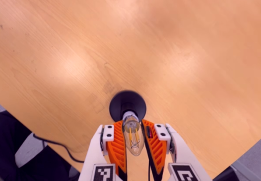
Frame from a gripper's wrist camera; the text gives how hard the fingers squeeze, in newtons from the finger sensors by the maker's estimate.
{"total": 20.5, "left": 20.9, "right": 20.1}